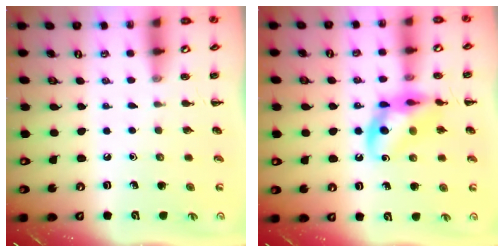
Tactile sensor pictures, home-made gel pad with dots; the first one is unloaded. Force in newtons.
{"total": 13.1, "press": 12.9, "slide": 2.4}